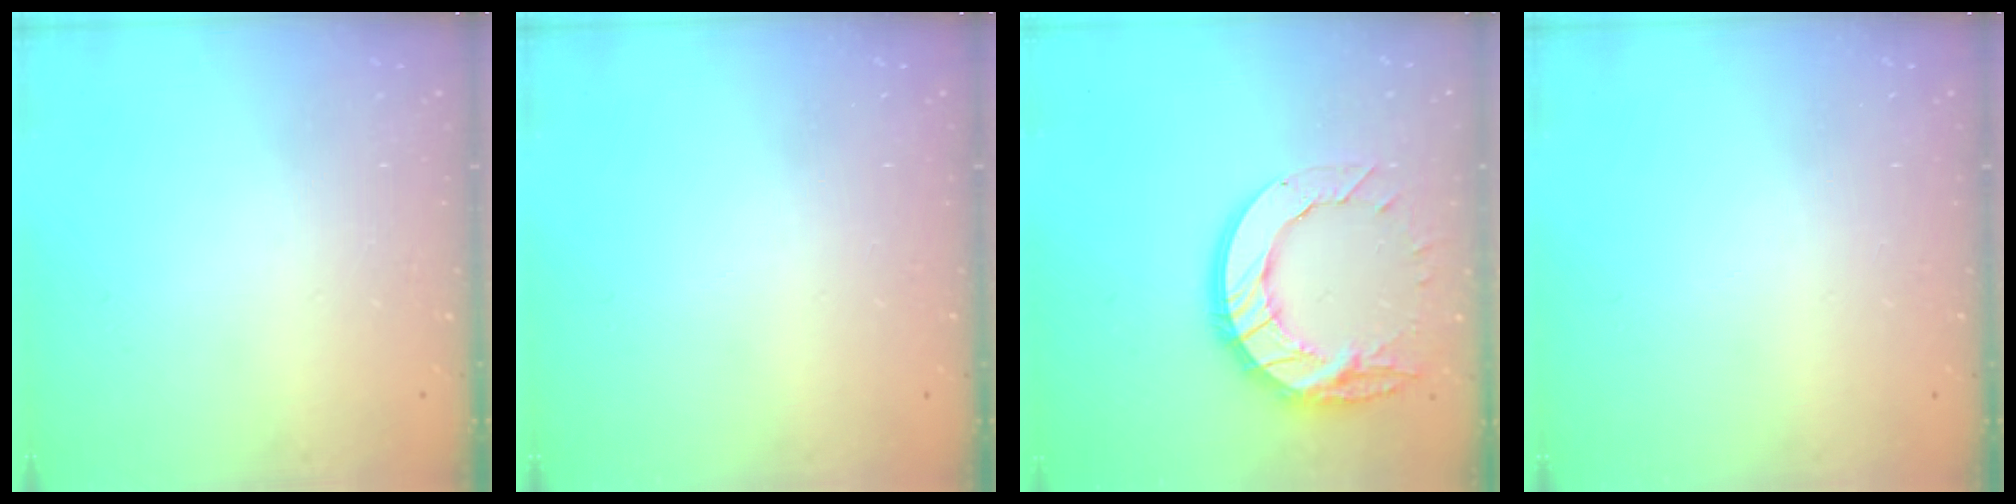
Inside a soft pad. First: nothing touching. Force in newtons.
{"total": 0.0}
{"total": 15.9, "press": 15.9, "slide": 1.3}
{"total": 0.0}